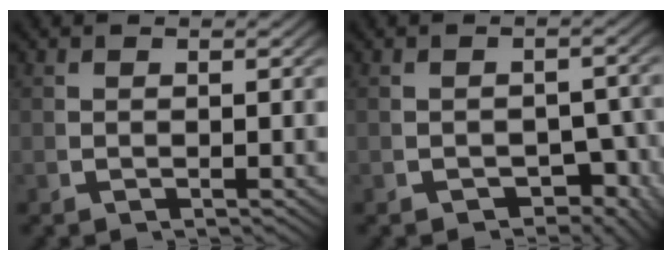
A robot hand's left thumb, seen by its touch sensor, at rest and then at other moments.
{"total": 3.4, "force": [-1.8, 2.1, 1.9], "torque": [-0.022, -0.019, -0.024]}